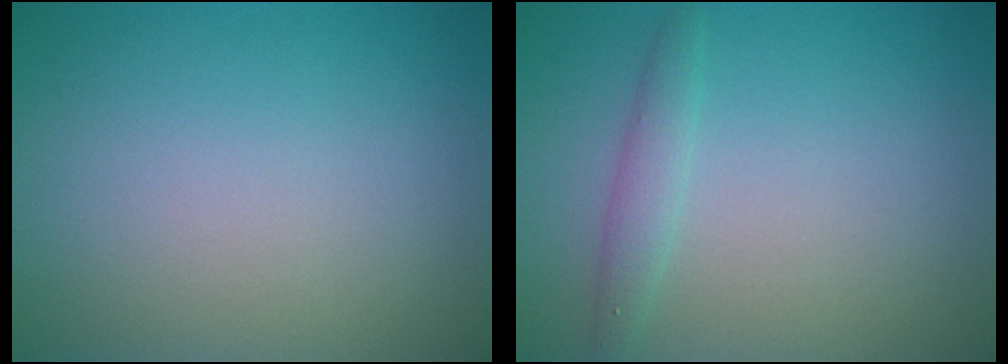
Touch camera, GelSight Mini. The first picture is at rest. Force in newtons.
{"total": 1.6, "press": 1.6, "slide": 0.0}